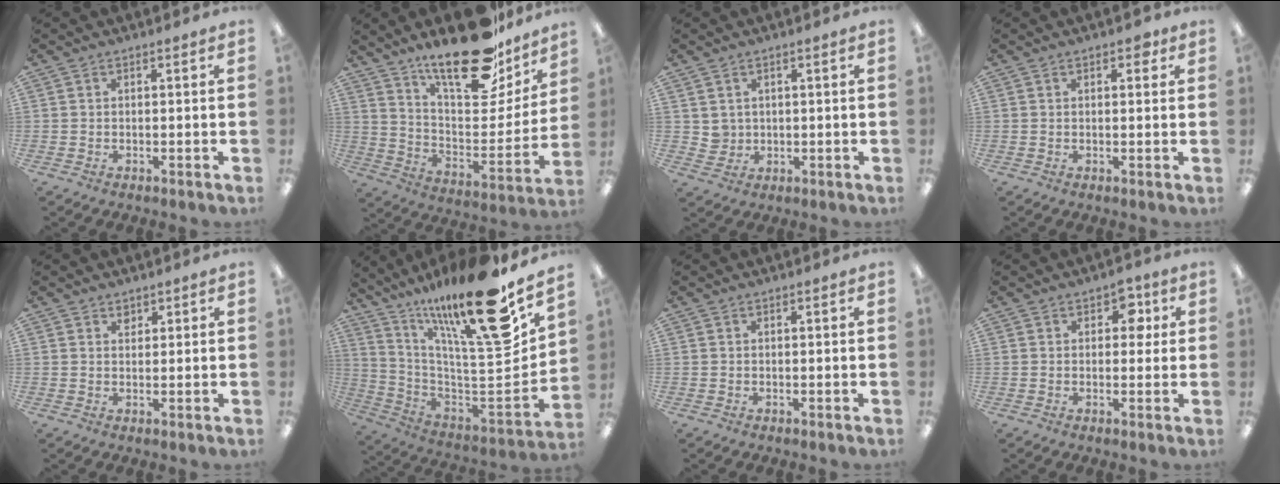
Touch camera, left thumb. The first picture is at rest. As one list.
[{"total": 23.8, "force": [18.5, 8.4, 12.4], "torque": [-0.178, -0.130, 0.313]}, {"total": 3.1, "force": [1.5, 2.7, 0.2], "torque": [-0.006, -0.003, 0.026]}, {"total": 2.5, "force": [1.2, 1.3, 1.8], "torque": [-0.014, -0.005, 0.014]}, {"total": 1.6, "force": [1.3, 0.9, 0.2], "torque": [0.011, -0.007, 0.021]}, {"total": 25.7, "force": [17.6, 4.6, 18.2], "torque": [-0.273, -0.131, 0.279]}, {"total": 0.0}, {"total": 4.5, "force": [1.7, 3.0, 2.9], "torque": [-0.028, -0.002, 0.023]}]